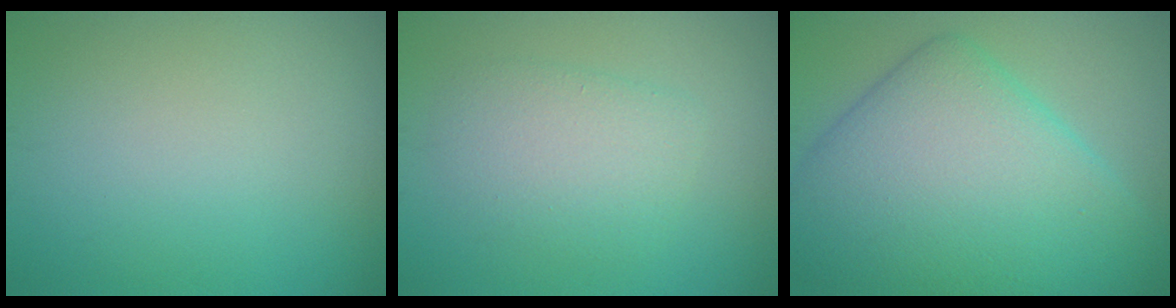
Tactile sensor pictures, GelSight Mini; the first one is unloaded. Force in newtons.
{"total": 3.6, "press": 3.6, "slide": 0.2}
{"total": 12.4, "press": 12.4, "slide": 0.2}